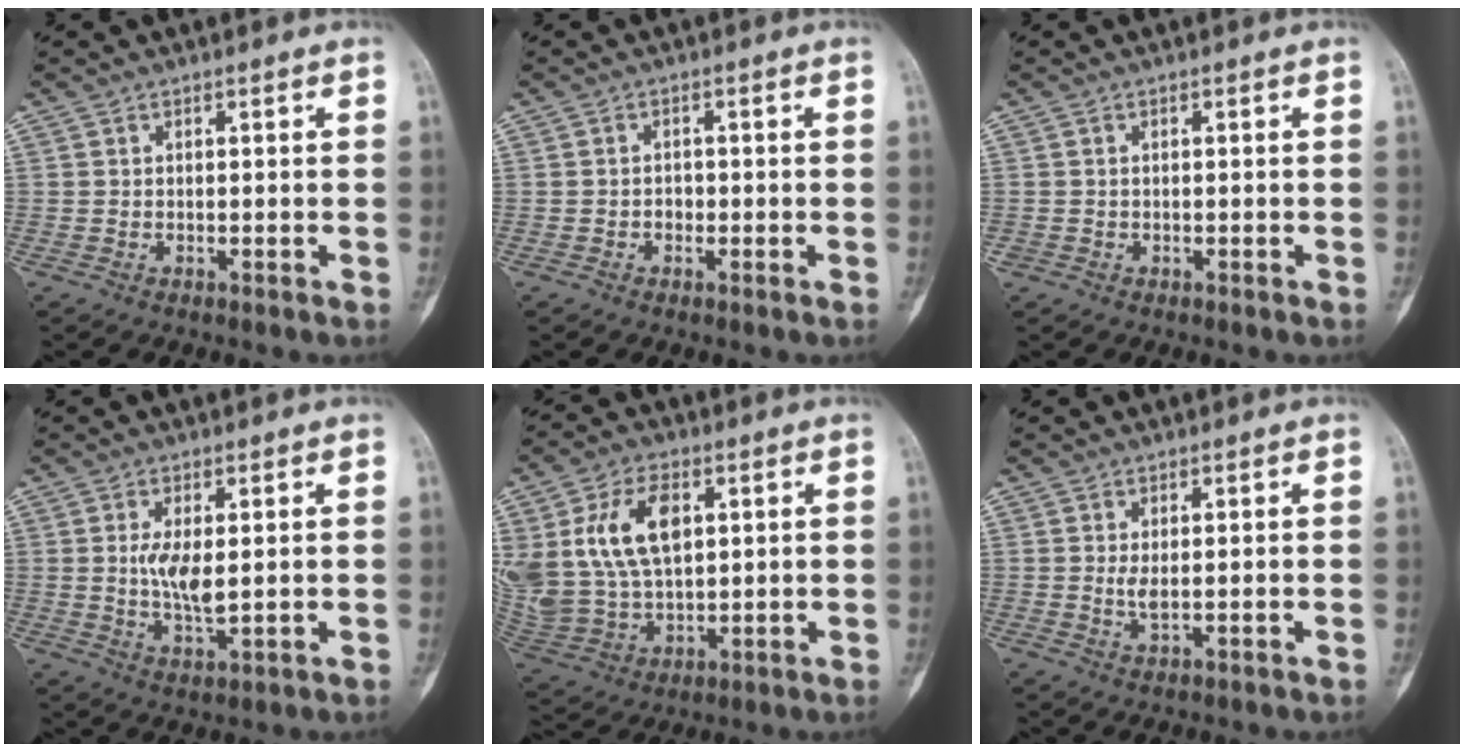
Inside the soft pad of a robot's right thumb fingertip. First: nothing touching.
{"total": 1.4, "force": [-0.5, 1.1, 0.7], "torque": [-0.005, 0.006, -0.010]}
{"total": 0.7, "force": [-0.2, 0.7, 0.1], "torque": [-0.001, 0.004, -0.004]}
{"total": 5.9, "force": [0.8, 2.2, 5.4], "torque": [-0.103, -0.017, 0.019]}
{"total": 18.4, "force": [5.3, 11.5, 13.4], "torque": [-0.265, -0.011, 0.111]}
{"total": 2.0, "force": [0.3, 0.6, 1.9], "torque": [-0.039, -0.007, 0.011]}